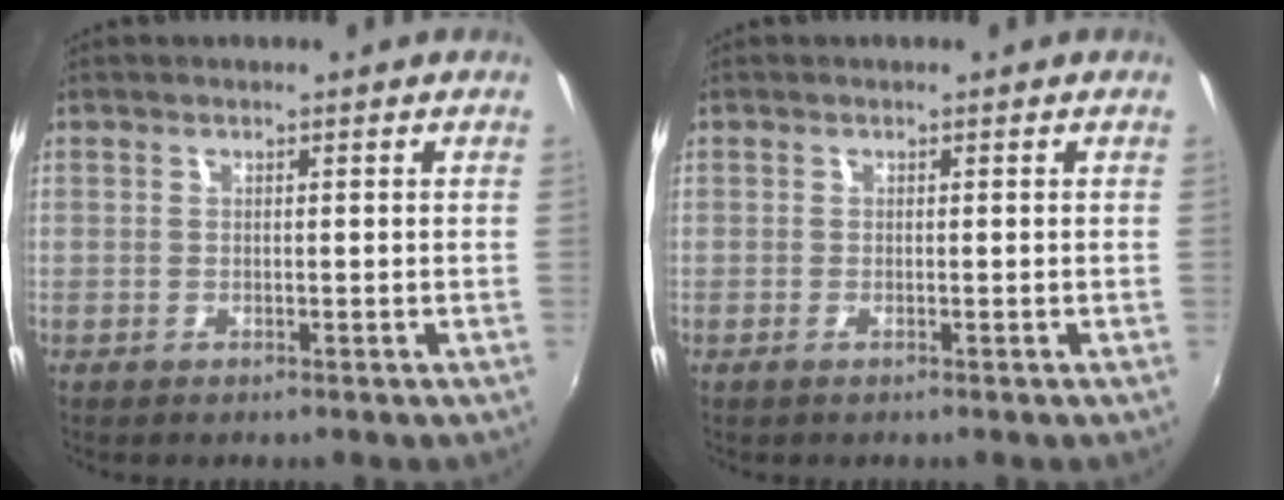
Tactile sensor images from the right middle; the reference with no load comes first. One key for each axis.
{"total": 0.6, "fx": -0.4, "fy": 0.0, "fz": 0.5, "tx": -0.008, "ty": -0.001, "tz": -0.009}